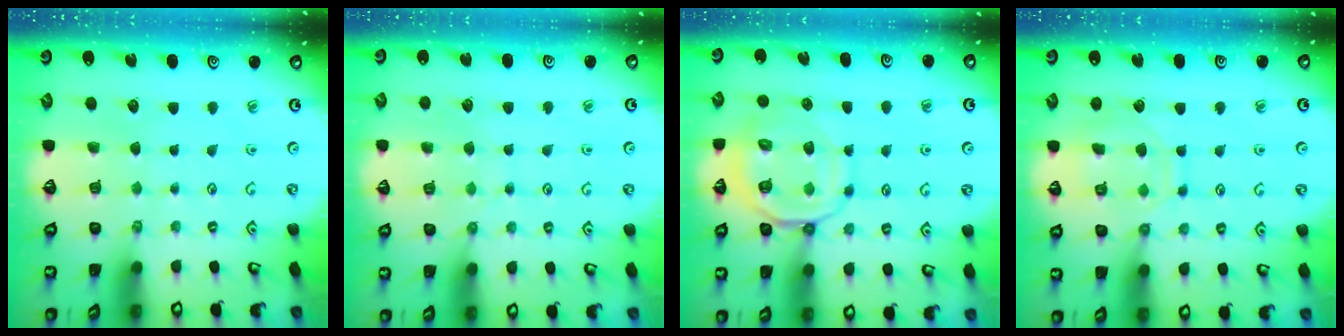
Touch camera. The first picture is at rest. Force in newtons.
{"total": 5.8, "press": 5.7, "slide": 0.6}
{"total": 12.4, "press": 12.3, "slide": 1.8}
{"total": 11.7, "press": 11.7, "slide": 0.8}